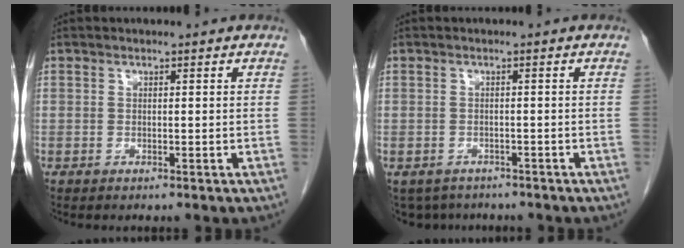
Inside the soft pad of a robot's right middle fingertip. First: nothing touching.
{"total": 5.0, "force": [-4.2, 2.6, 0.7], "torque": [-0.009, -0.005, -0.058]}